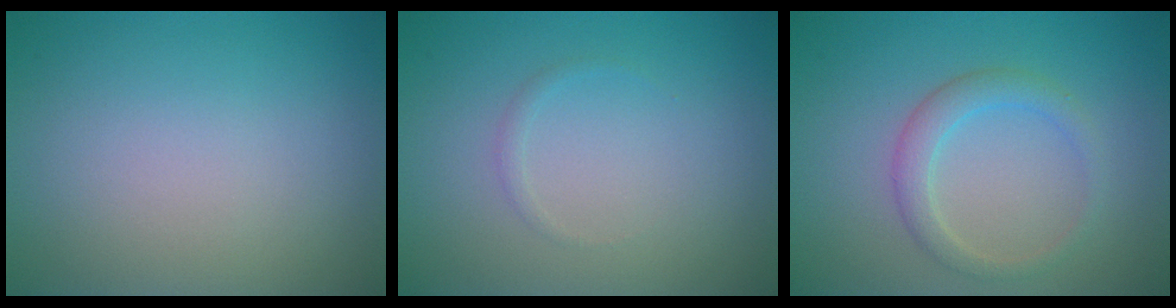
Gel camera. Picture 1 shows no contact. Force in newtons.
{"total": 0.6, "press": 0.6, "slide": 0.1}
{"total": 2.3, "press": 2.3, "slide": 0.3}